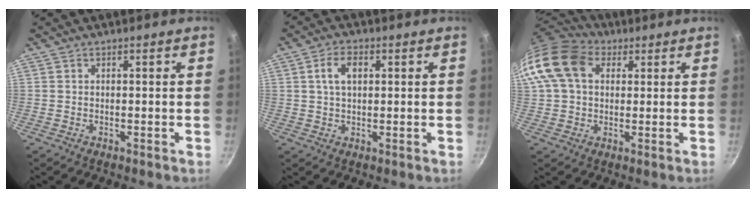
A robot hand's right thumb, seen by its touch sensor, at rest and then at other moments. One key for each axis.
{"total": 4.9, "fx": 1.2, "fy": 2.9, "fz": 3.7, "tx": -0.061, "ty": 0.009, "tz": 0.021}
{"total": 14.3, "fx": 4.0, "fy": 10.6, "fz": 8.8, "tx": -0.161, "ty": 0.021, "tz": 0.058}